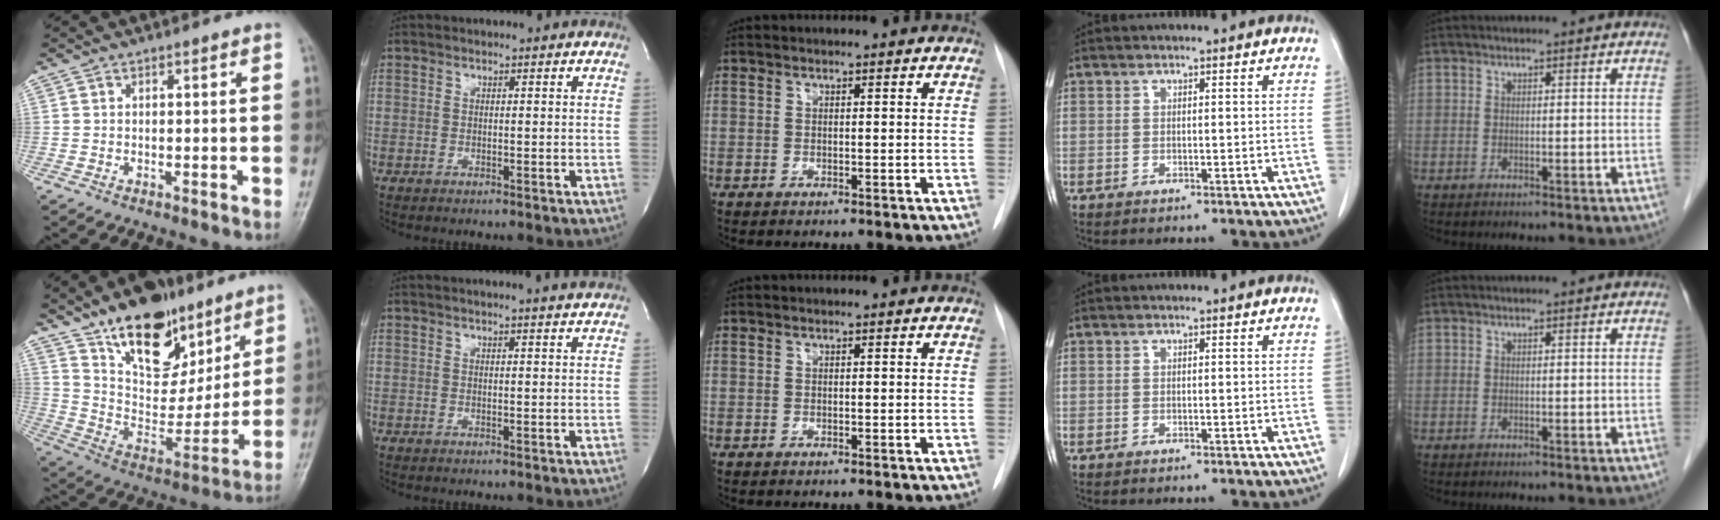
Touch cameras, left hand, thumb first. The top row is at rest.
{"thumb": {"total": 21.7, "force": [13.5, 12.0, 12.0], "torque": [-0.134, -0.061, 0.233]}, "index": {"total": 4.5, "force": [4.2, -0.7, 1.6], "torque": [-0.023, 0.005, 0.039]}}